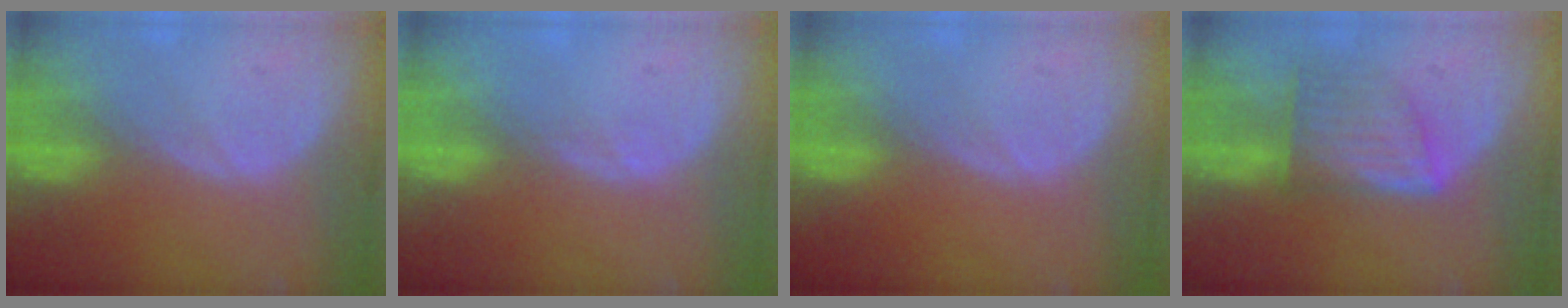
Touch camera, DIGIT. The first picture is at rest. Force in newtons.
{"total": 0.8, "press": 0.6, "slide": 0.5}
{"total": 0.0}
{"total": 7.3, "press": 6.6, "slide": 3.2}